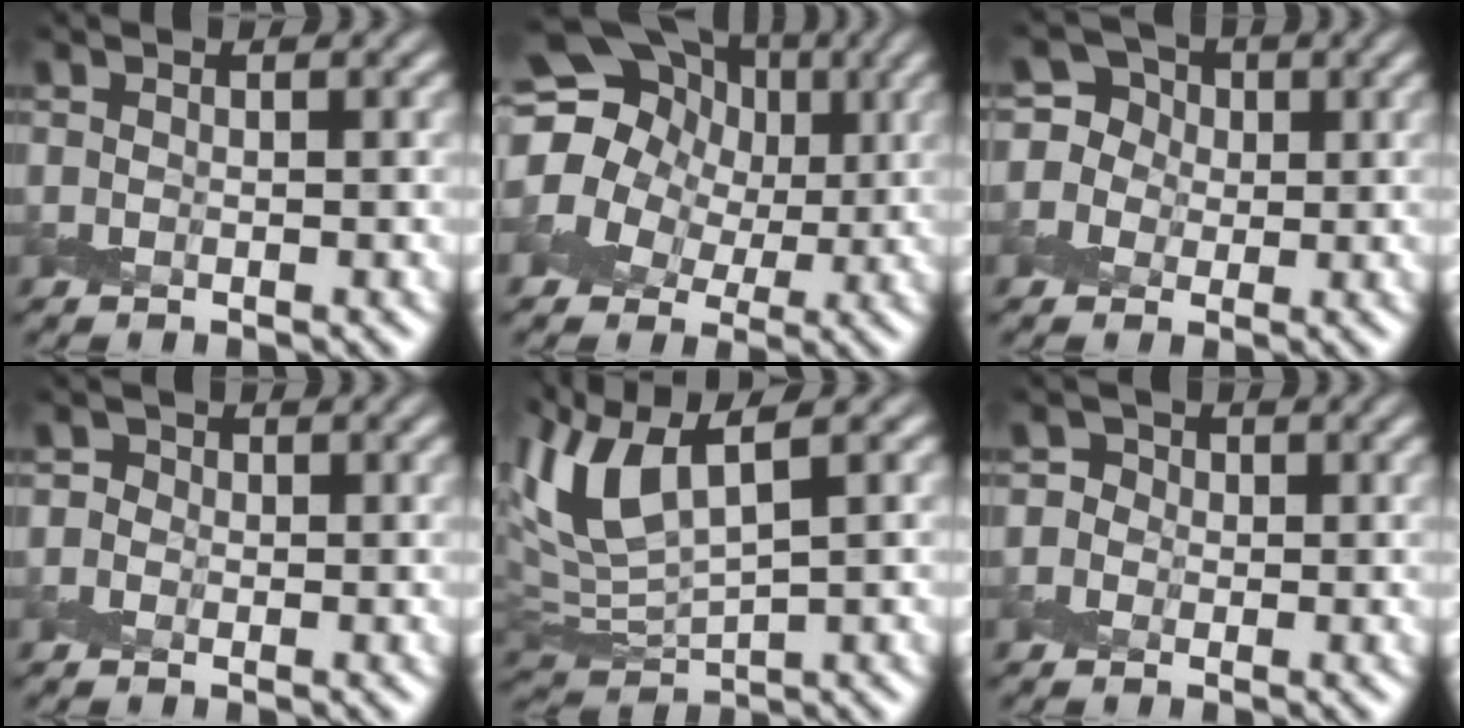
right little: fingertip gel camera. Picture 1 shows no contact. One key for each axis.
{"total": 14.8, "fx": 4.0, "fy": 12.1, "fz": 7.6, "tx": -0.151, "ty": 0.025, "tz": 0.054}
{"total": 5.6, "fx": 1.9, "fy": 4.8, "fz": 2.3, "tx": -0.040, "ty": 0.023, "tz": 0.005}
{"total": 1.4, "fx": -0.1, "fy": 1.4, "fz": 0.4, "tx": -0.001, "ty": 0.004, "tz": -0.008}
{"total": 5.8, "fx": 2.6, "fy": 1.7, "fz": 5.0, "tx": -0.119, "ty": 0.011, "tz": 0.053}
{"total": 2.1, "fx": -0.1, "fy": 2.0, "fz": 0.6, "tx": 0.002, "ty": 0.010, "tz": -0.015}